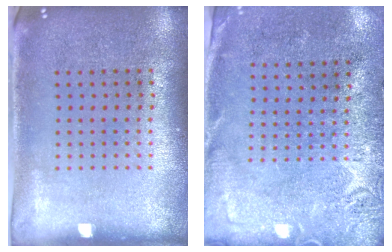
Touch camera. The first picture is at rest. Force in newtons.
{"total": 2.8, "press": 2.4, "slide": 1.4}